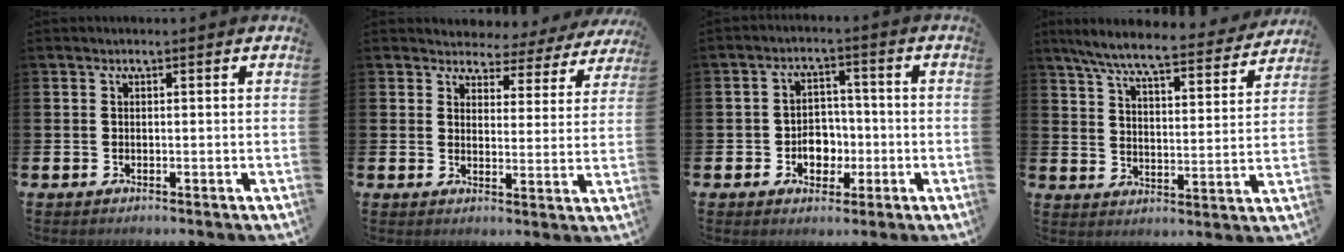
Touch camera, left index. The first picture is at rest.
{"total": 3.2, "force": [2.9, 1.4, 0.0], "torque": [-0.017, -0.029, 0.044]}
{"total": 4.3, "force": [-1.3, 3.5, 2.1], "torque": [-0.031, 0.003, -0.032]}
{"total": 8.1, "force": [7.3, 0.7, 3.4], "torque": [-0.087, -0.046, 0.124]}